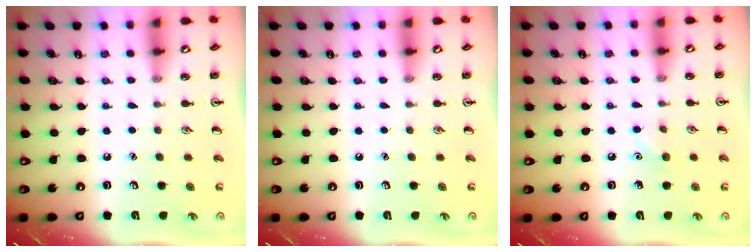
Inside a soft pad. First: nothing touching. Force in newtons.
{"total": 0.0}
{"total": 5.6, "press": 5.3, "slide": 1.8}